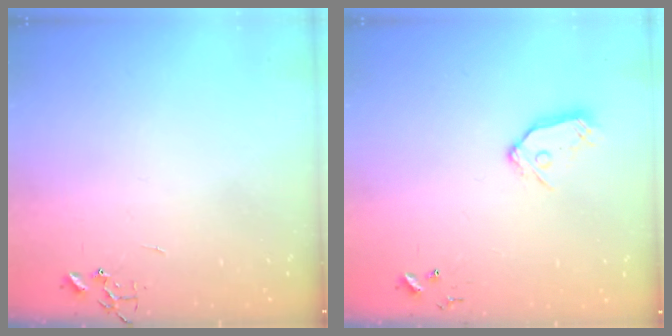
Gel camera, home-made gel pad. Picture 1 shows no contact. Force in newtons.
{"total": 9.2, "press": 9.1, "slide": 0.8}